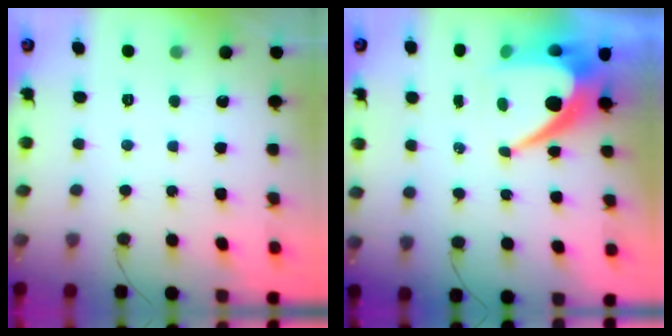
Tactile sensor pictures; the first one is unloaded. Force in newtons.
{"total": 12.8, "press": 12.8, "slide": 1.0}